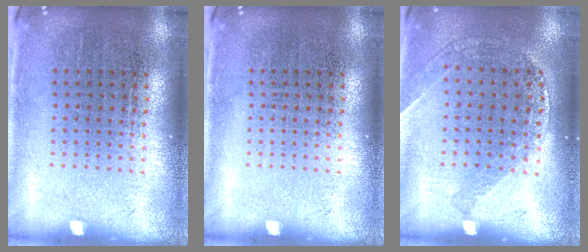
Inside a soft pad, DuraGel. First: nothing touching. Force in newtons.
{"total": 0.0}
{"total": 1.2, "press": 1.2, "slide": 0.1}